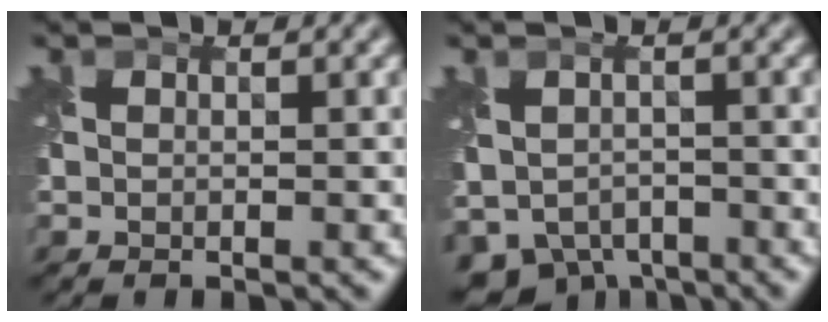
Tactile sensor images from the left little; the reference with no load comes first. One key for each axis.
{"total": 5.5, "fx": -3.5, "fy": 3.5, "fz": 2.3, "tx": -0.046, "ty": -0.025, "tz": -0.055}